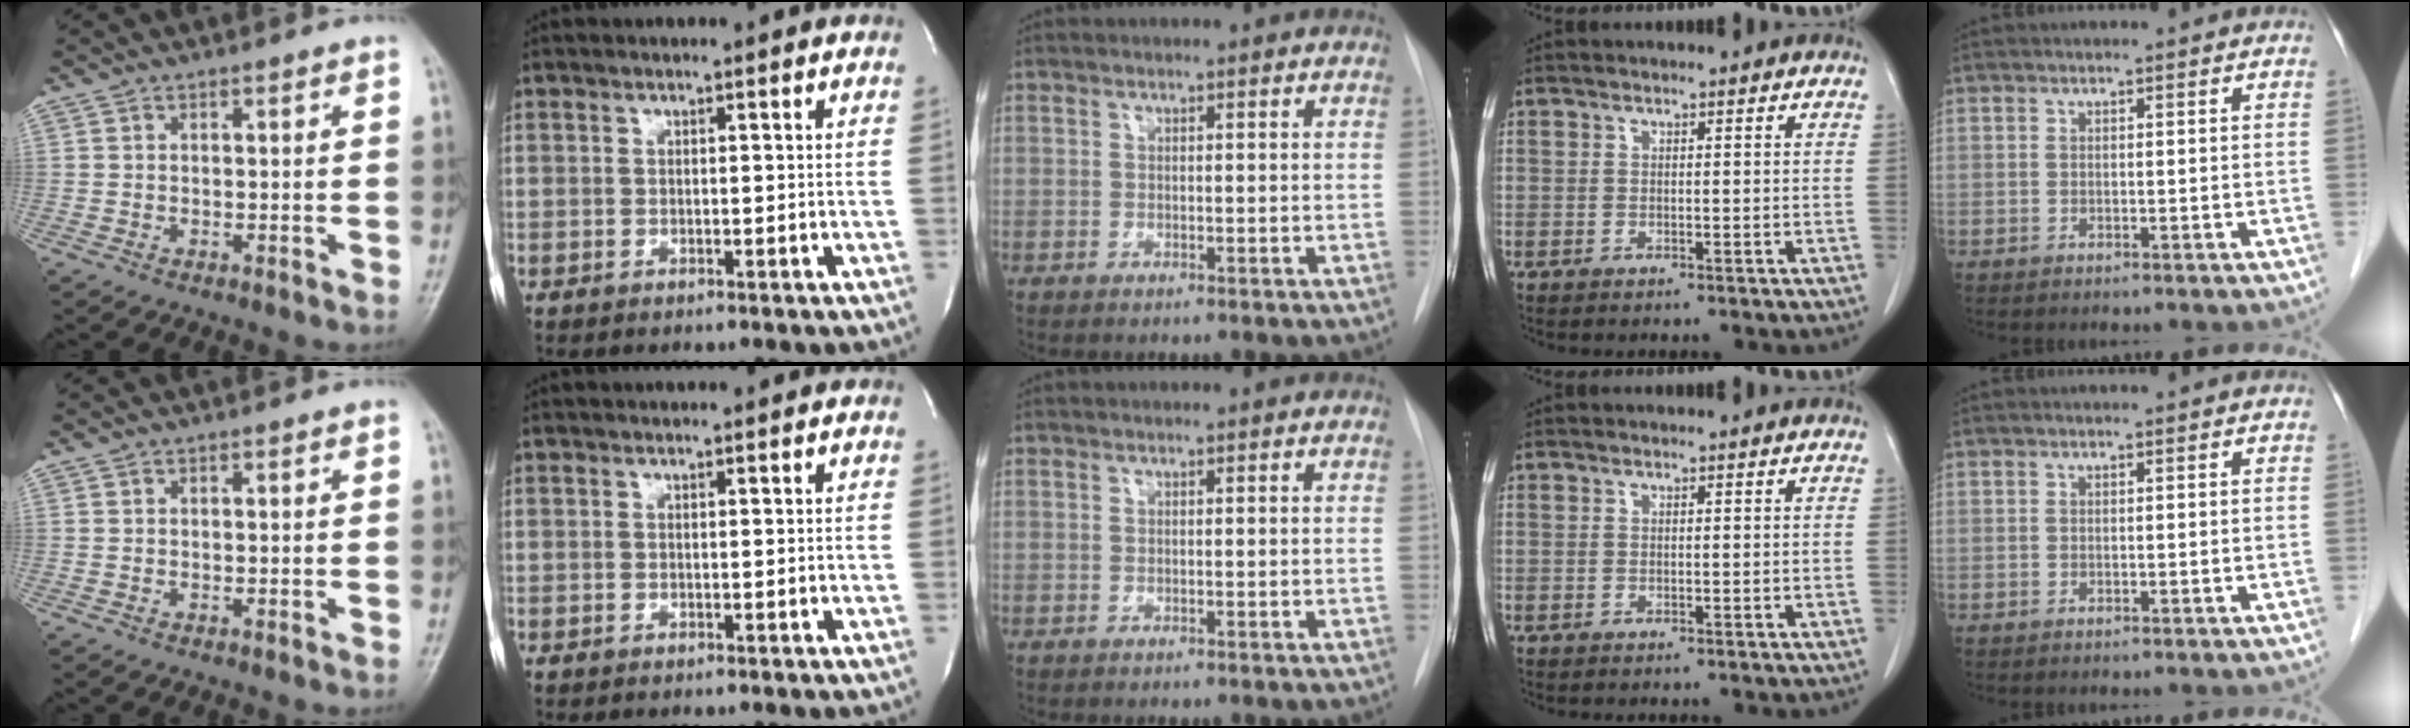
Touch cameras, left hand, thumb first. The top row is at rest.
{}